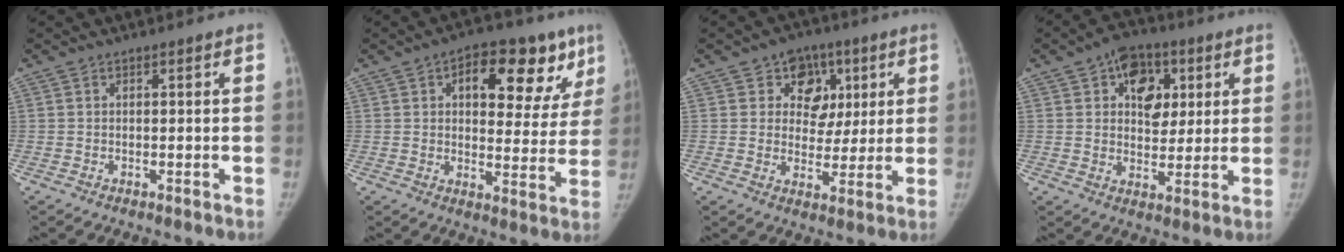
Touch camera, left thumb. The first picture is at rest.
{"total": 17.2, "force": [7.9, 8.9, 12.4], "torque": [-0.107, -0.010, 0.104]}
{"total": 9.7, "force": [3.9, 8.1, 3.7], "torque": [-0.003, -0.007, 0.057]}
{"total": 11.2, "force": [4.1, 7.9, 6.9], "torque": [-0.053, -0.006, 0.060]}